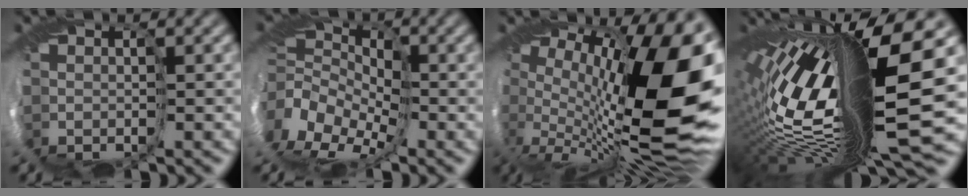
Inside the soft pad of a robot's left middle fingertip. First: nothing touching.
{"total": 7.6, "force": [-2.2, 5.0, 5.3], "torque": [-0.107, 0.010, -0.038]}
{"total": 15.4, "force": [1.0, 4.6, 14.7], "torque": [-0.207, 0.007, 0.020]}
{"total": 17.8, "force": [1.3, 4.5, 17.2], "torque": [-0.314, -0.021, 0.029]}